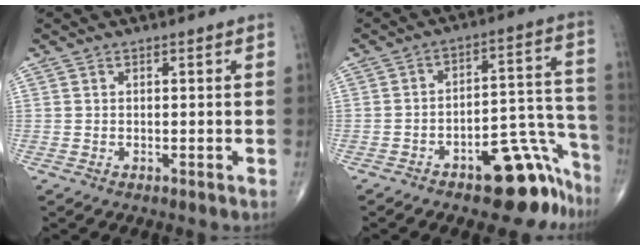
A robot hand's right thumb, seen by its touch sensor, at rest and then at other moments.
{"total": 14.2, "force": [-8.9, 5.9, 9.3], "torque": [-0.070, 0.093, -0.120]}